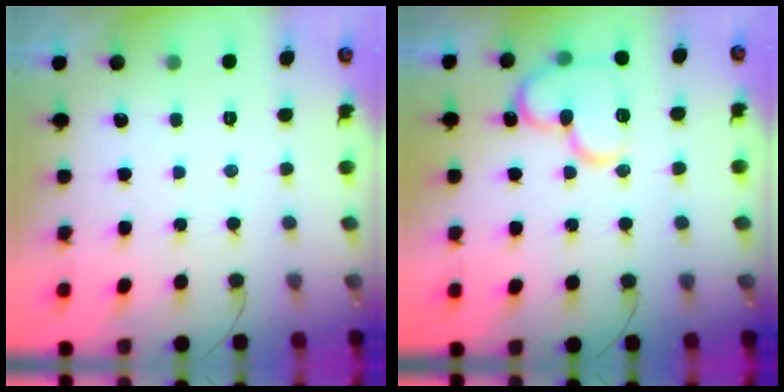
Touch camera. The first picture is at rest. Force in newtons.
{"total": 14.3, "press": 14.2, "slide": 1.5}